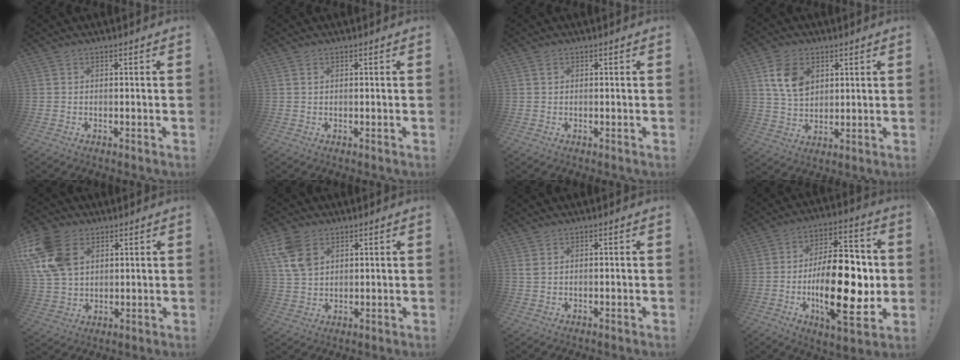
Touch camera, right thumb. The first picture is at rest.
{"total": 0.7, "force": [0.3, 0.3, 0.5], "torque": [-0.010, 0.000, 0.006]}
{"total": 0.8, "force": [0.2, 0.6, 0.4], "torque": [-0.001, 0.000, 0.001]}
{"total": 11.5, "force": [4.5, 8.4, 6.6], "torque": [-0.106, -0.007, 0.087]}
{"total": 16.7, "force": [6.1, 12.0, 9.8], "torque": [-0.197, -0.015, 0.122]}
{"total": 10.9, "force": [4.8, 7.4, 6.4], "torque": [-0.129, -0.007, 0.098]}
{"total": 1.5, "force": [0.7, 0.6, 1.2], "torque": [-0.018, -0.001, 0.011]}
{"total": 26.2, "force": [-3.6, 11.9, 23.1], "torque": [-0.380, 0.012, -0.054]}